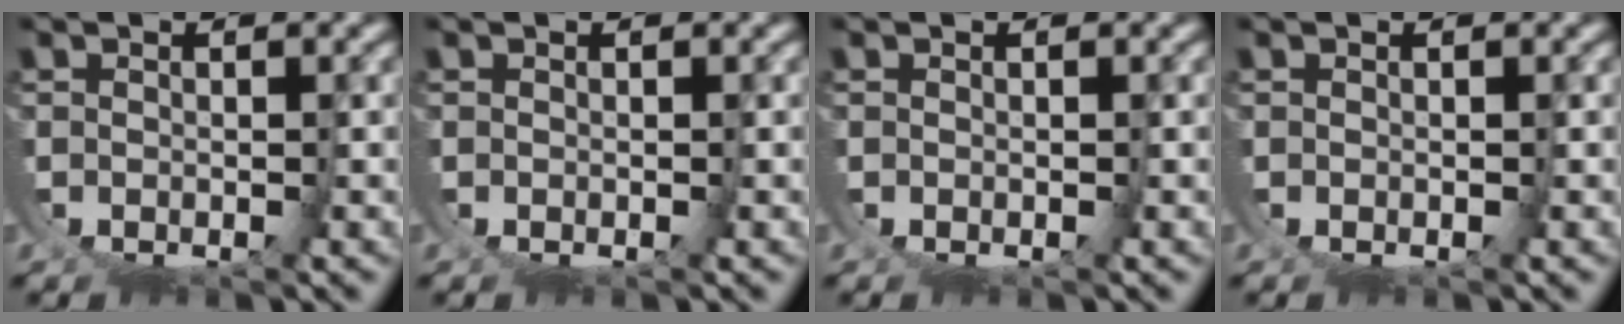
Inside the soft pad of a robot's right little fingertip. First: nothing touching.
{"total": 0.0}
{"total": 0.0}
{"total": 0.0}